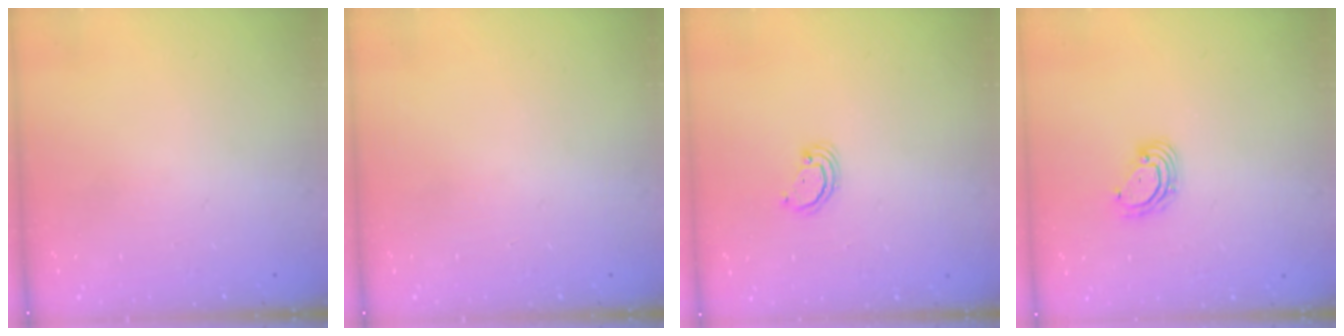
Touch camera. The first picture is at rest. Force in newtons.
{"total": 0.0}
{"total": 2.4, "press": 2.4, "slide": 0.2}
{"total": 5.2, "press": 5.2, "slide": 0.6}